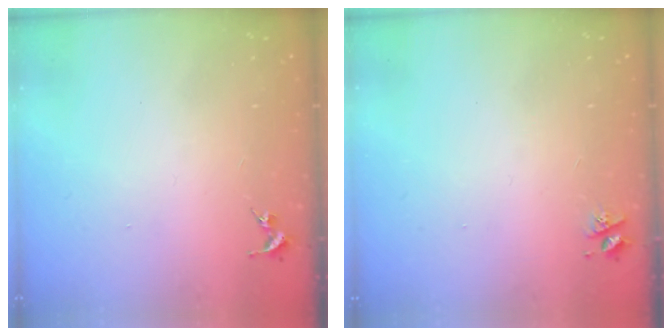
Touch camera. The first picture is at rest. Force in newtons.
{"total": 3.8, "press": 3.8, "slide": 0.5}